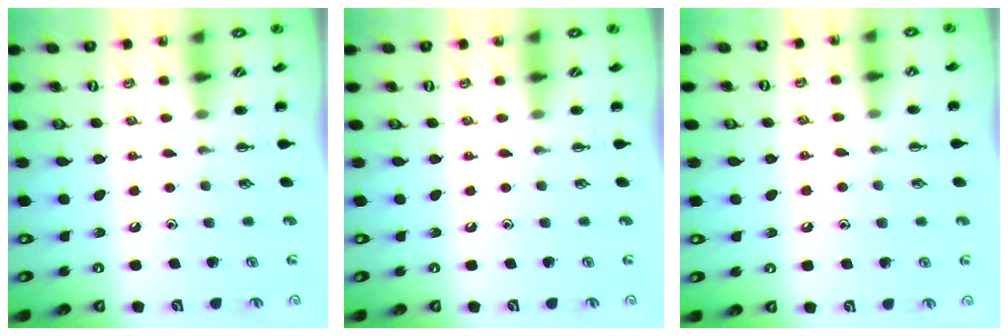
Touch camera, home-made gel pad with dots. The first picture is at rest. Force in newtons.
{"total": 0.0}
{"total": 4.3, "press": 4.1, "slide": 1.4}